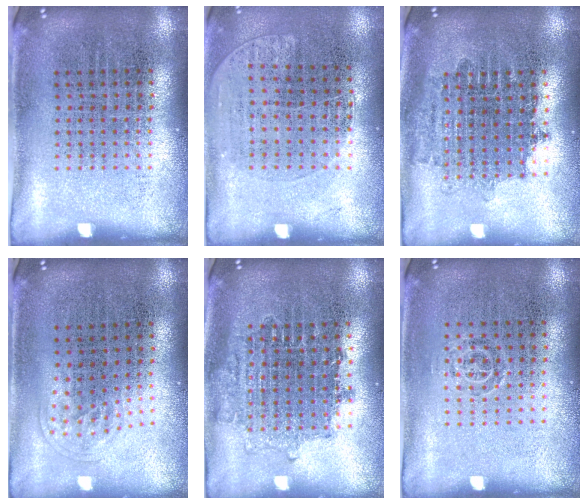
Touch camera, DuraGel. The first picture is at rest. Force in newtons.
{"total": 1.1, "press": 0.9, "slide": 0.5}
{"total": 1.6, "press": 1.3, "slide": 0.9}
{"total": 1.0, "press": 0.6, "slide": 0.8}
{"total": 1.6, "press": 1.3, "slide": 0.8}
{"total": 0.7, "press": 0.5, "slide": 0.5}